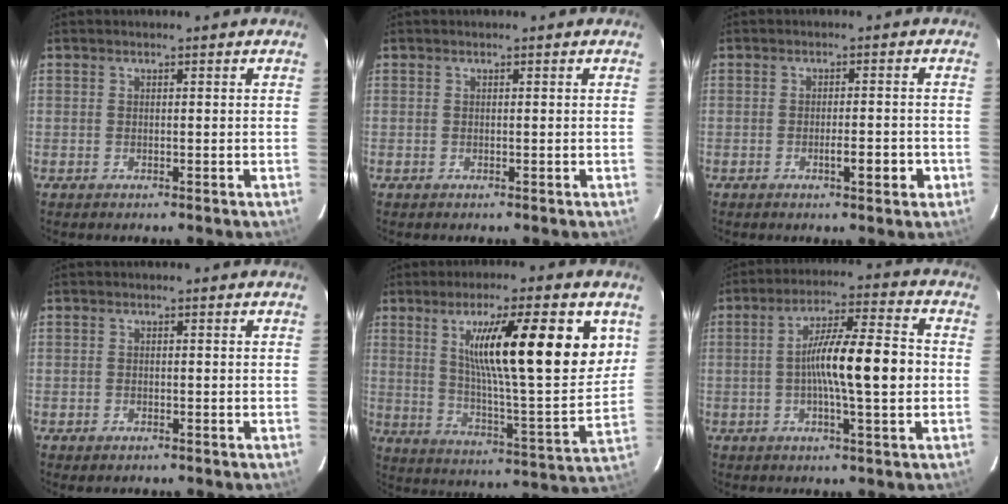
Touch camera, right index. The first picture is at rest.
{"total": 0.0}
{"total": 4.1, "force": [-1.6, 1.0, 3.6], "torque": [-0.057, 0.002, -0.021]}
{"total": 1.5, "force": [-0.8, 0.9, 0.9], "torque": [-0.021, 0.000, -0.008]}
{"total": 20.7, "force": [7.6, 2.7, 19.1], "torque": [-0.287, -0.002, 0.117]}
{"total": 12.6, "force": [-0.9, 1.4, 12.5], "torque": [-0.212, 0.018, -0.018]}